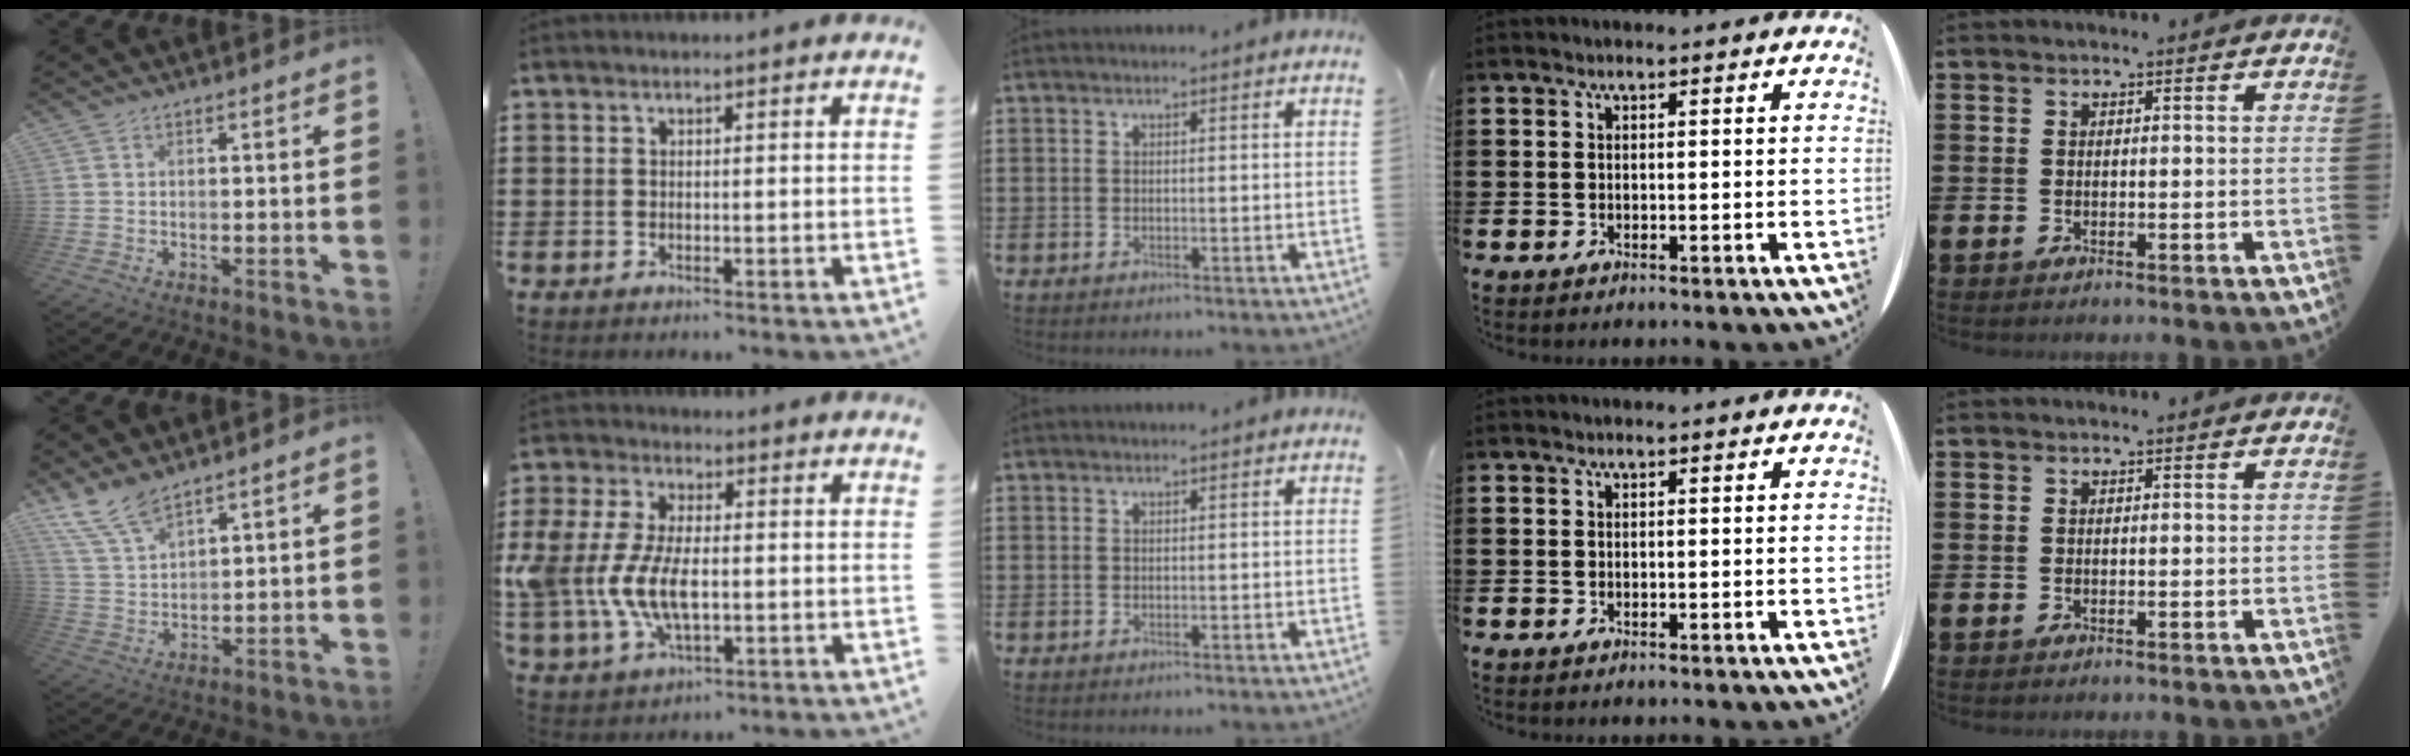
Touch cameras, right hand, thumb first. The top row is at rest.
{"thumb": {"total": 9.5, "force": [8.2, 3.2, 3.6], "torque": [-0.082, -0.049, 0.162]}, "index": {"total": 9.6, "force": [-1.1, 5.4, 7.8], "torque": [-0.198, -0.005, -0.027]}}